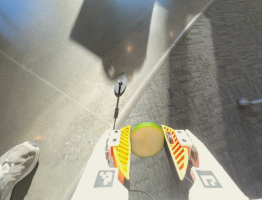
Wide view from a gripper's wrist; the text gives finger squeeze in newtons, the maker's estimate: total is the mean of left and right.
{"total": 11.5, "left": 12.0, "right": 11.1}